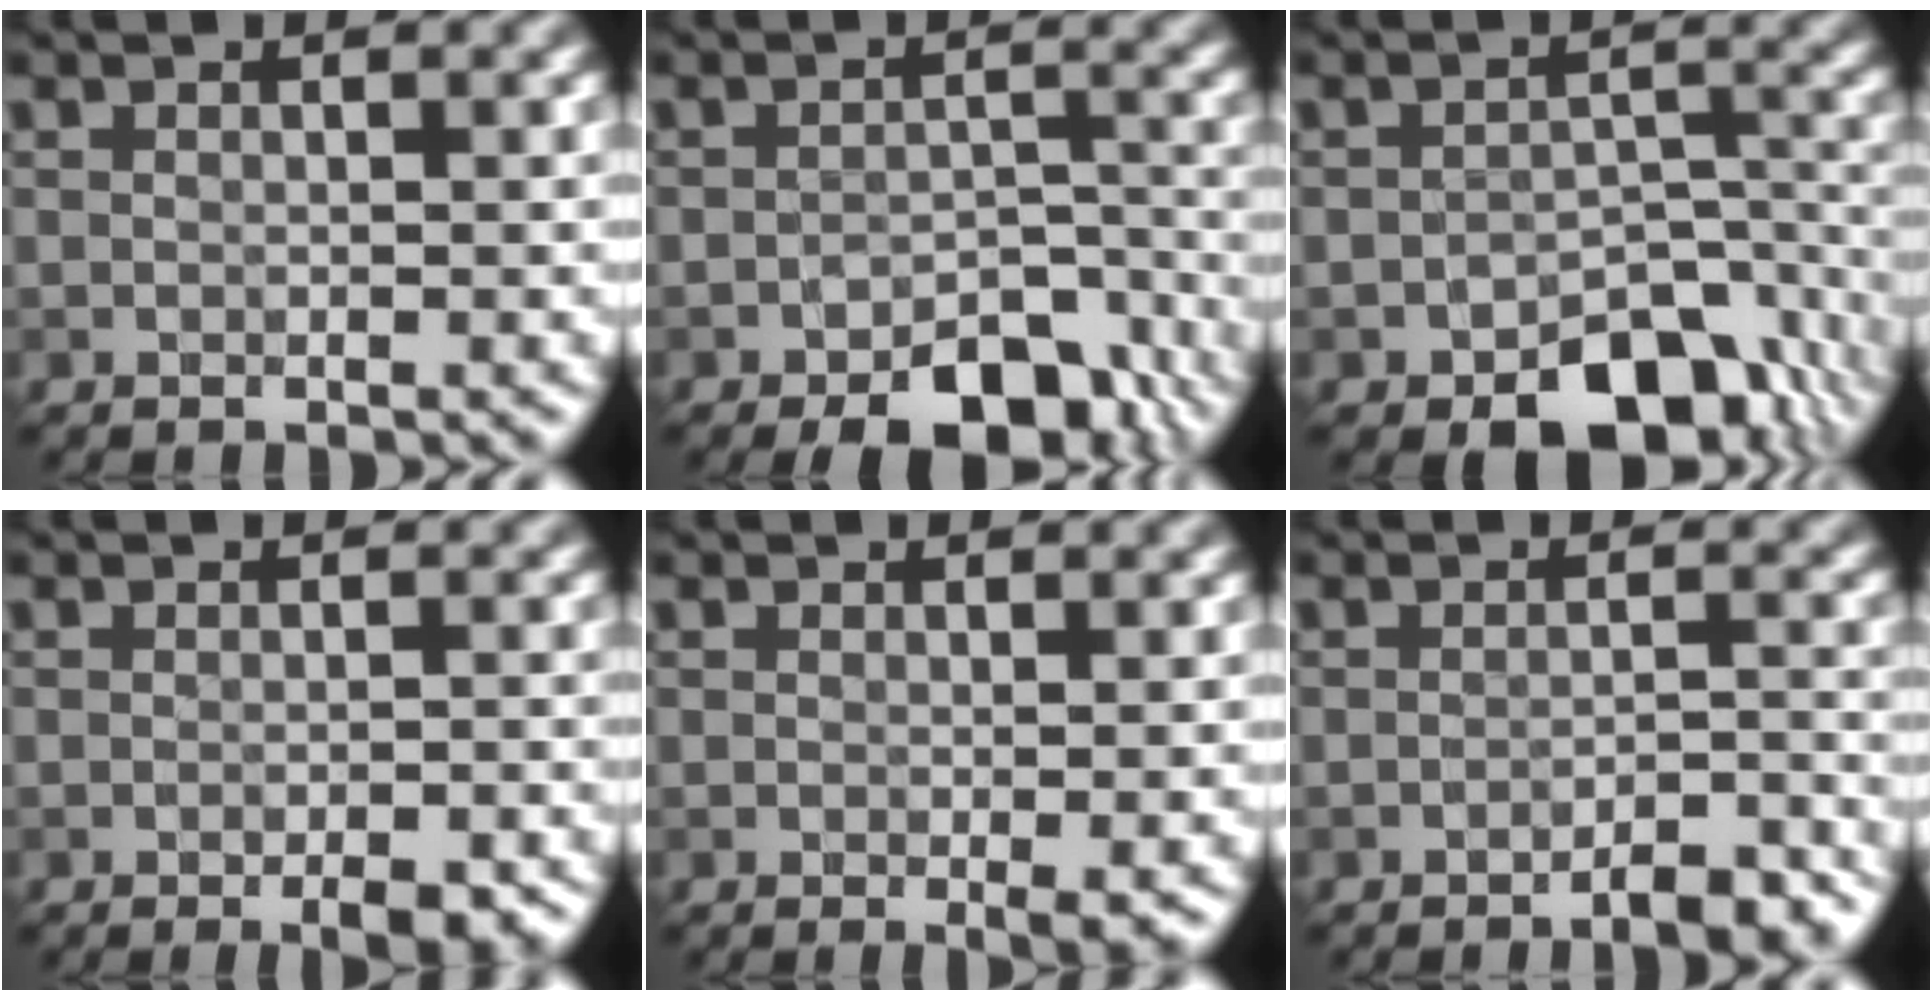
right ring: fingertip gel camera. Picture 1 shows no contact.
{"total": 7.1, "force": [-5.1, 3.3, 3.7], "torque": [-0.038, -0.004, -0.073]}
{"total": 8.4, "force": [-5.2, 4.6, 4.6], "torque": [-0.044, -0.017, -0.076]}
{"total": 2.8, "force": [-1.5, 0.8, 2.2], "torque": [-0.033, -0.004, -0.020]}
{"total": 1.2, "force": [-0.2, 0.1, 1.2], "torque": [-0.017, -0.009, -0.004]}
{"total": 3.4, "force": [-2.6, 0.7, 2.1], "torque": [-0.025, 0.006, -0.039]}